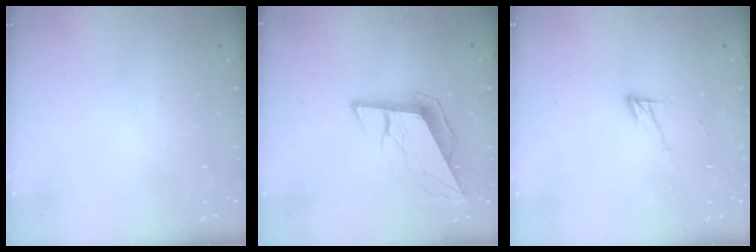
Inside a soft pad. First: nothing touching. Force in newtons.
{"total": 10.5, "press": 10.2, "slide": 2.4}
{"total": 7.1, "press": 7.0, "slide": 0.4}